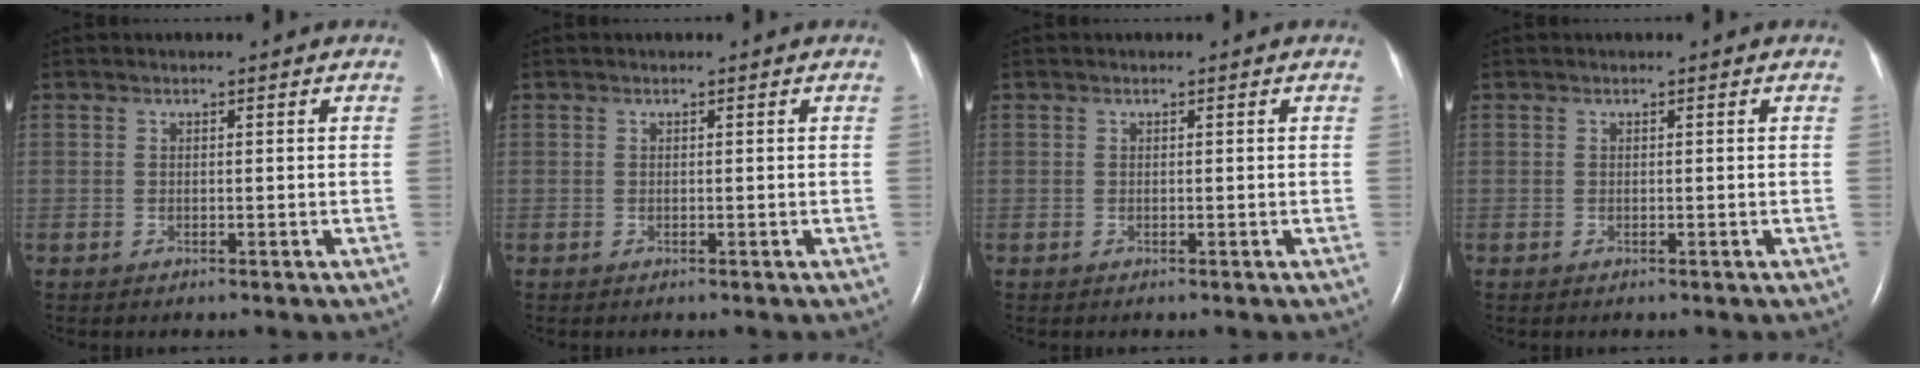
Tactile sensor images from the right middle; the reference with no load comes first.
{"total": 0.0}
{"total": 0.0}
{"total": 0.0}